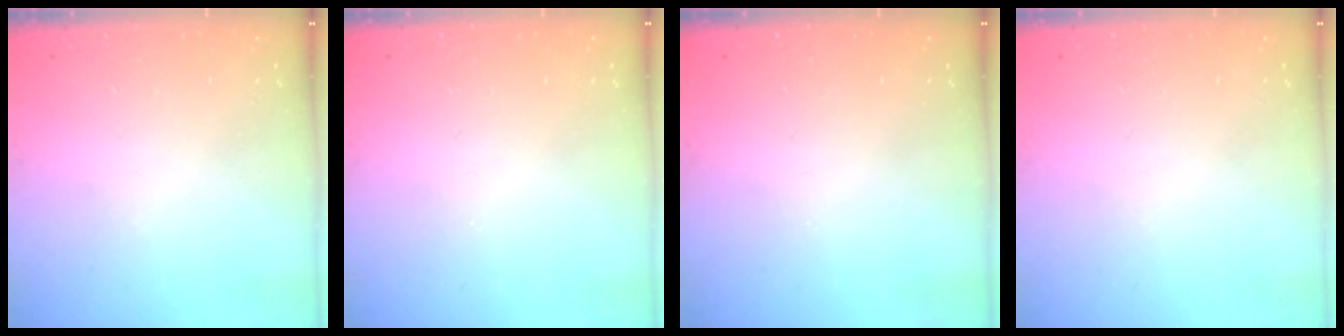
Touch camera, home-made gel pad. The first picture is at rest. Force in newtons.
{"total": 0.0}
{"total": 0.0}
{"total": 0.0}